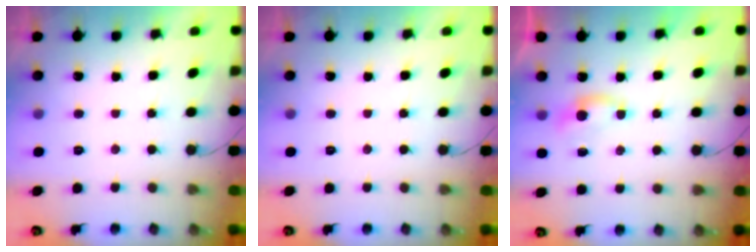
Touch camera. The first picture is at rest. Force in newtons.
{"total": 0.0}
{"total": 4.6, "press": 4.6, "slide": 0.5}